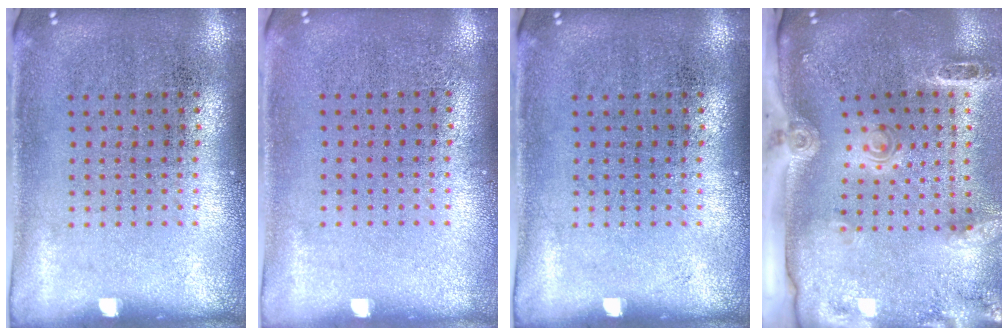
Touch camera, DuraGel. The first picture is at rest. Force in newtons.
{"total": 0.0}
{"total": 0.0}
{"total": 2.9, "press": 2.1, "slide": 2.1}